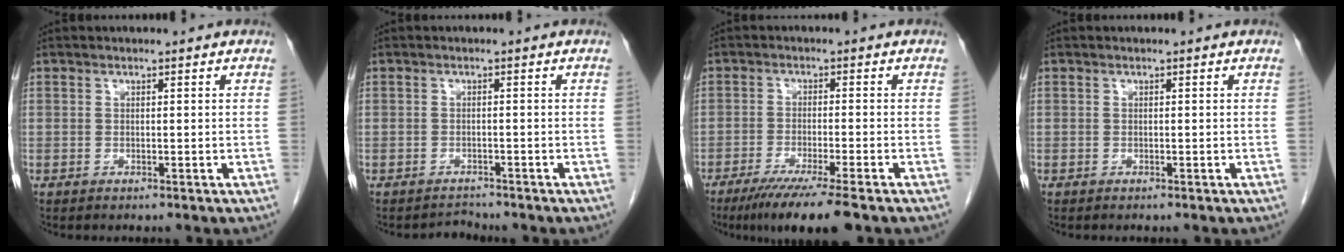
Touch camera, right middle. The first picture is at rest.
{"total": 1.5, "force": [-1.3, 0.3, -0.7], "torque": [0.010, -0.006, -0.021]}
{"total": 9.1, "force": [-6.6, -0.5, 6.2], "torque": [-0.093, -0.024, -0.106]}
{"total": 0.0}